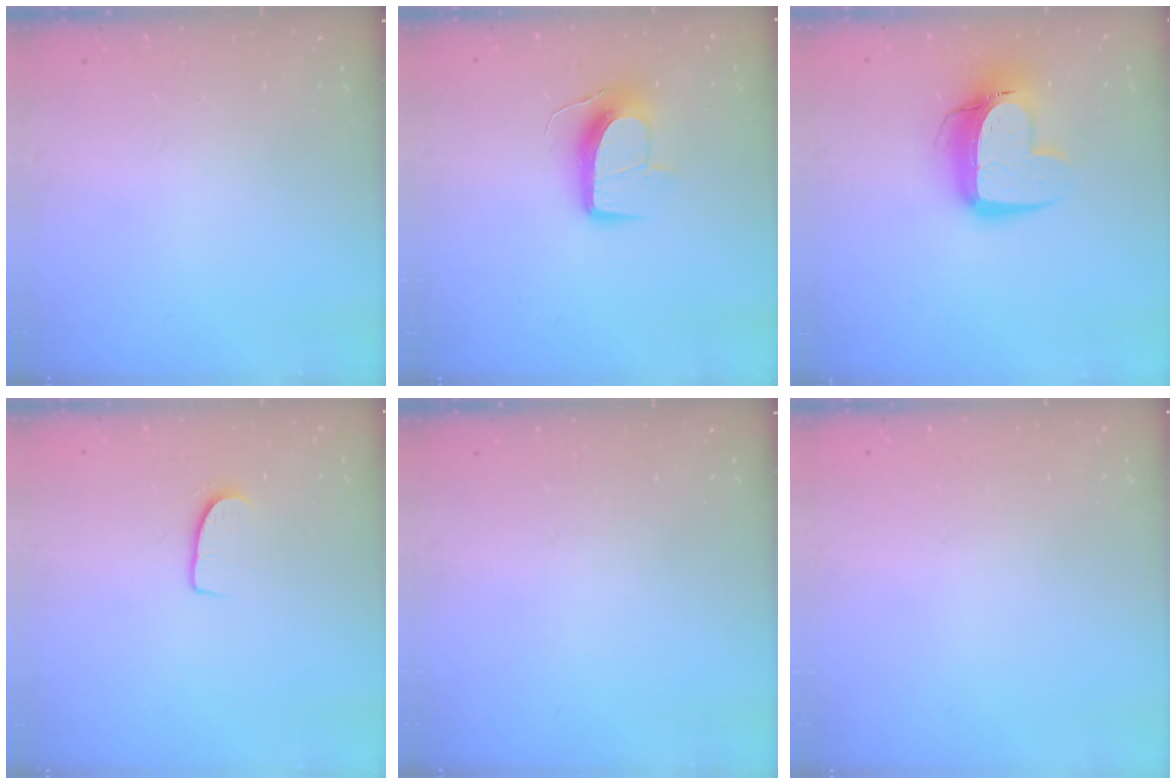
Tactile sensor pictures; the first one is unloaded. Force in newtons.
{"total": 11.6, "press": 11.6, "slide": 0.1}
{"total": 13.9, "press": 13.8, "slide": 1.4}
{"total": 6.4, "press": 6.4, "slide": 0.6}
{"total": 0.0}
{"total": 0.0}